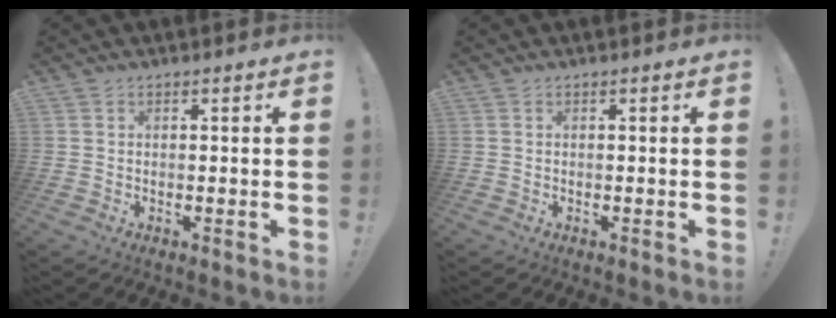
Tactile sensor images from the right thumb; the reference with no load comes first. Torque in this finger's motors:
{"motor_torque": [0.00, 0.00, 0.00, 0.00, 0.00]}